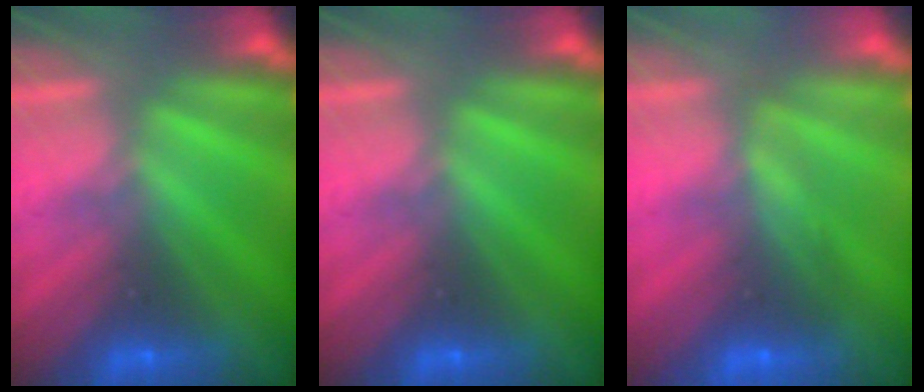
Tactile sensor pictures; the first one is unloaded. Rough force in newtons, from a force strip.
{"total": 0.0}
{"total": 1.7}